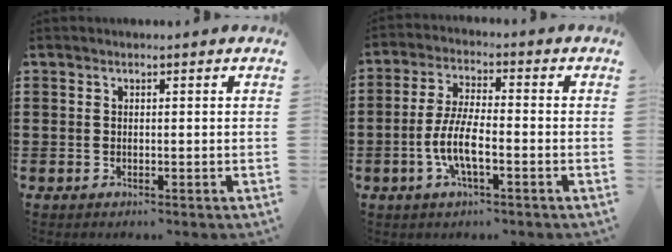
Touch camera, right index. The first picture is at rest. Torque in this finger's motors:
{"motor_torque": [1.67, 0.47, 0.72, 0.21]}